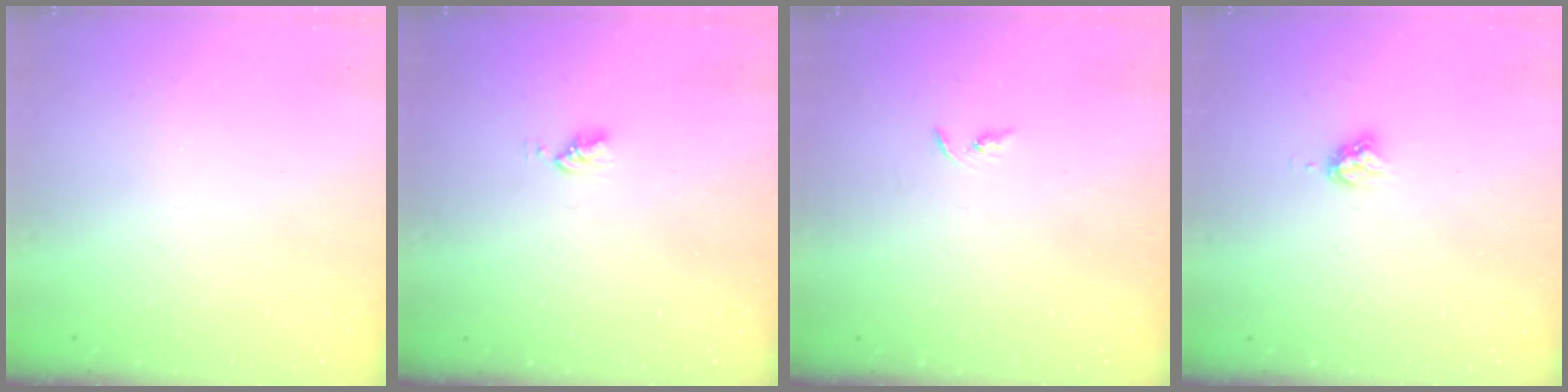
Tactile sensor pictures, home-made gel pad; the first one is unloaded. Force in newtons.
{"total": 3.0, "press": 3.0, "slide": 0.4}
{"total": 2.2, "press": 2.2, "slide": 0.2}
{"total": 4.3, "press": 4.3, "slide": 0.3}